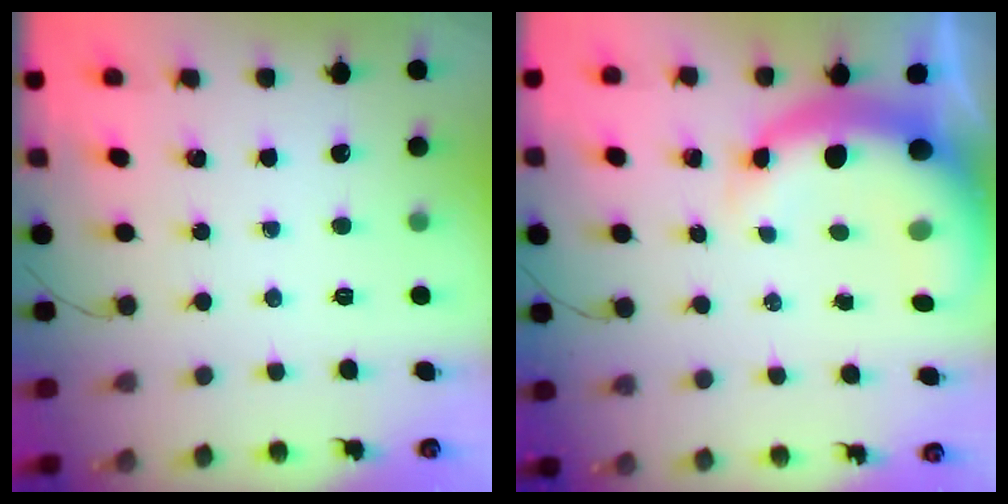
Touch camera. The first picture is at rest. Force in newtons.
{"total": 9.1, "press": 8.7, "slide": 2.4}